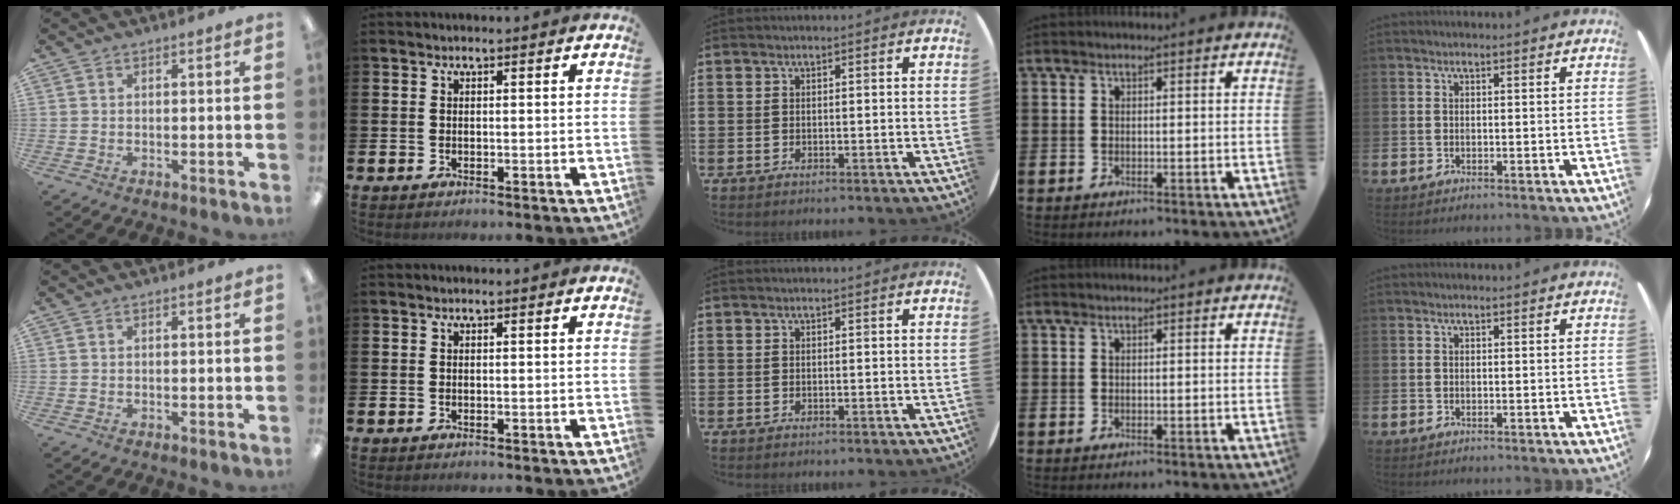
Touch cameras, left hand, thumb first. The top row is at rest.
{}